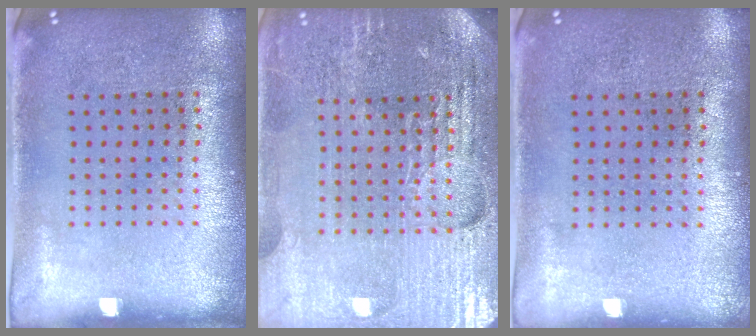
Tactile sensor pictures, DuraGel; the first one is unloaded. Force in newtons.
{"total": 4.9, "press": 4.6, "slide": 1.7}
{"total": 0.0}